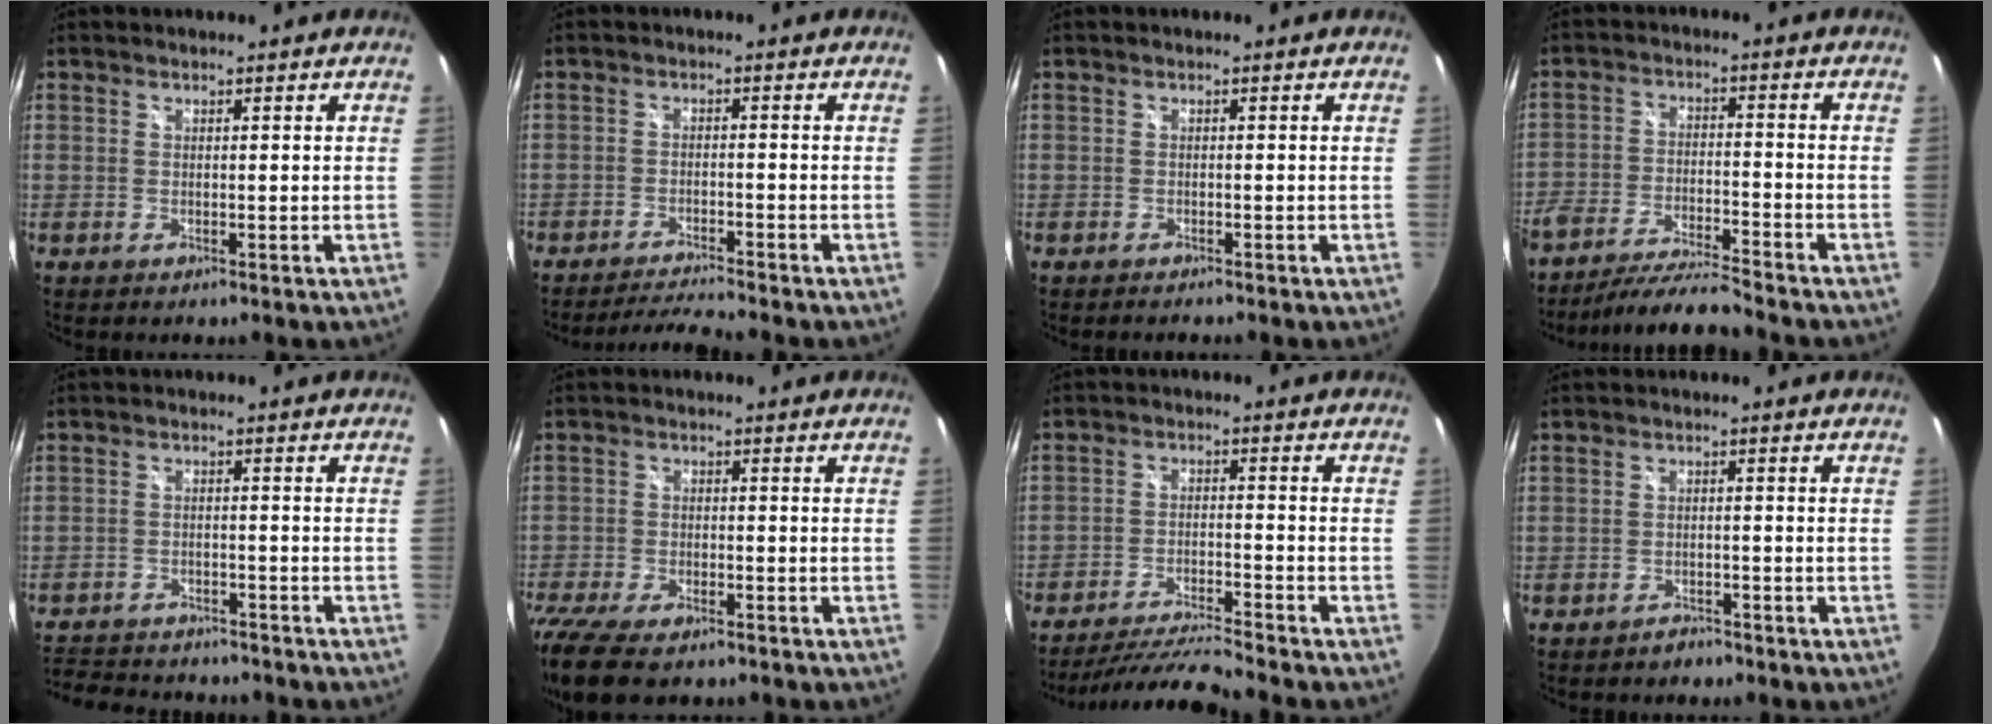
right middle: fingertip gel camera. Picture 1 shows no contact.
{"total": 5.2, "force": [-5.0, -0.6, 1.3], "torque": [-0.047, -0.001, -0.090]}
{"total": 1.5, "force": [-1.4, 0.2, 0.4], "torque": [-0.011, -0.011, -0.024]}
{"total": 9.9, "force": [-9.1, 0.0, 3.9], "torque": [-0.092, -0.011, -0.163]}
{"total": 14.2, "force": [-12.2, 5.0, 5.2], "torque": [-0.128, -0.005, -0.181]}
{"total": 13.7, "force": [-10.7, 4.8, 7.2], "torque": [-0.179, -0.050, -0.186]}
{"total": 9.6, "force": [-9.0, -1.0, 3.1], "torque": [-0.078, -0.004, -0.162]}
{"total": 2.3, "force": [-2.0, 1.1, 0.3], "torque": [-0.010, -0.002, -0.030]}